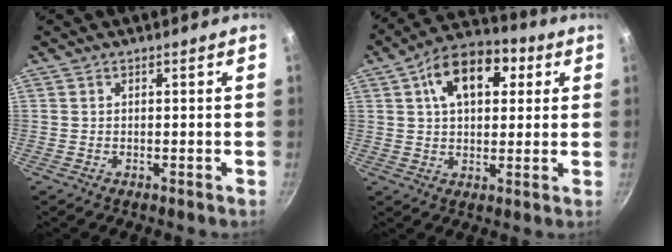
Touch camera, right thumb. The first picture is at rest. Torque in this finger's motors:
{"motor_torque": [0.13, 0.32, 0.02, 0.02, 0.13]}